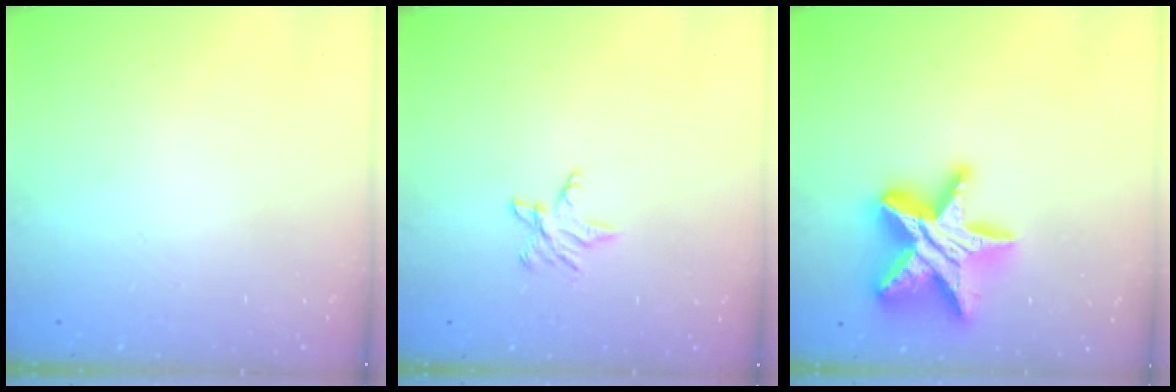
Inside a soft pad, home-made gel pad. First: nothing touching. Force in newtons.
{"total": 4.4, "press": 4.4, "slide": 0.6}
{"total": 20.3, "press": 20.2, "slide": 1.8}